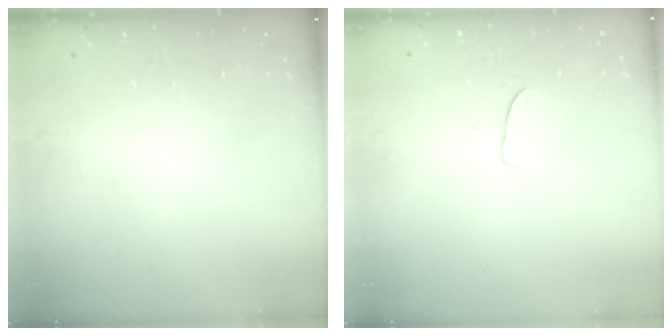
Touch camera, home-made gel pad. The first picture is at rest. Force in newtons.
{"total": 3.3, "press": 3.3, "slide": 0.3}